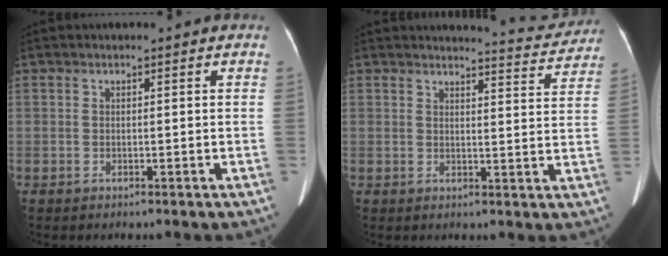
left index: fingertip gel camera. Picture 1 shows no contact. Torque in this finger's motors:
{"motor_torque": [0.15, -0.62, -0.12, -0.05]}